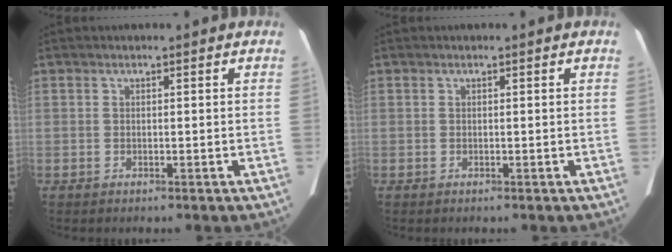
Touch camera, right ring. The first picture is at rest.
{"total": 0.0}